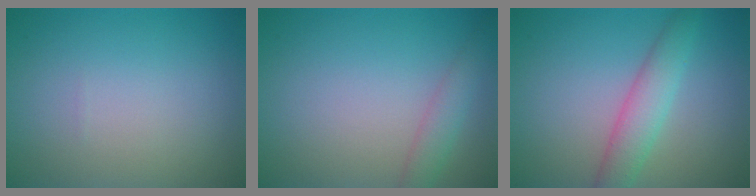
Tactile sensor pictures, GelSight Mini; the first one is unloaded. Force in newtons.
{"total": 2.0, "press": 2.0, "slide": 0.0}
{"total": 3.5, "press": 3.5, "slide": 0.1}